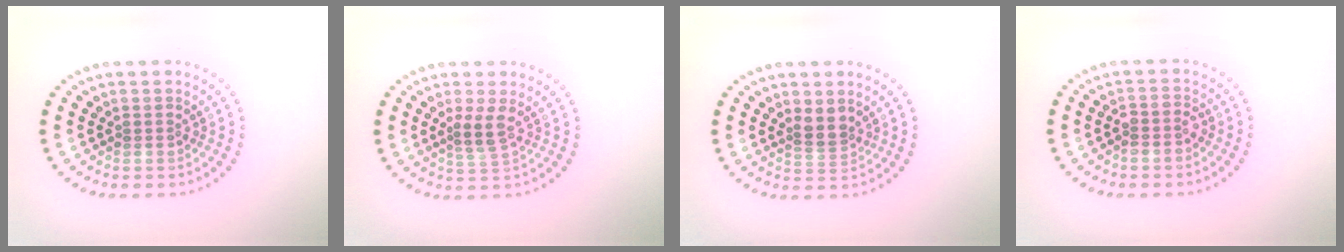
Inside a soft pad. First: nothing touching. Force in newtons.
{"total": 2.0, "press": 1.6, "slide": 1.2}
{"total": 2.1, "press": 1.6, "slide": 1.3}
{"total": 1.6, "press": 1.4, "slide": 0.8}